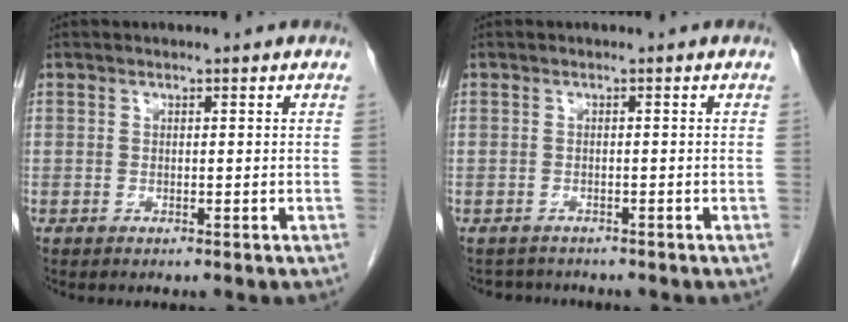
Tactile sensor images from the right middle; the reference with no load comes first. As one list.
[{"total": 2.5, "force": [-2.3, 0.9, -0.2], "torque": [0.001, -0.004, -0.034]}]